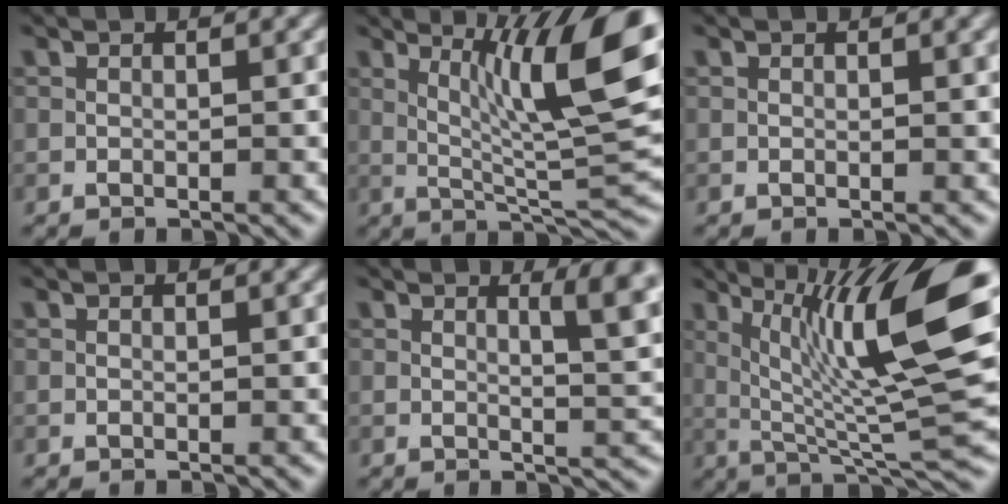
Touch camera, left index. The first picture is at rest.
{"total": 11.4, "force": [3.2, 2.1, 10.8], "torque": [-0.157, 0.005, 0.058]}
{"total": 1.0, "force": [0.4, 0.4, 0.9], "torque": [-0.005, 0.003, 0.003]}
{"total": 0.0}
{"total": 4.0, "force": [1.3, 0.9, 3.7], "torque": [-0.043, -0.001, 0.021]}
{"total": 12.5, "force": [3.1, 2.6, 11.8], "torque": [-0.189, 0.010, 0.060]}